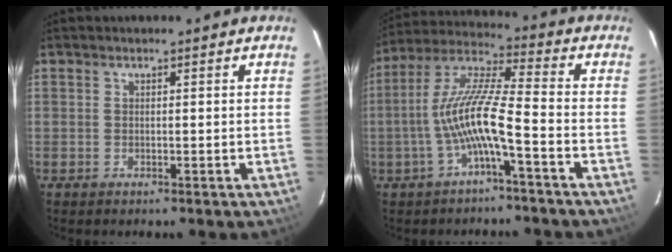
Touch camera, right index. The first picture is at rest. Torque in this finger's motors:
{"motor_torque": [1.72, -0.42, 1.05, 0.21]}